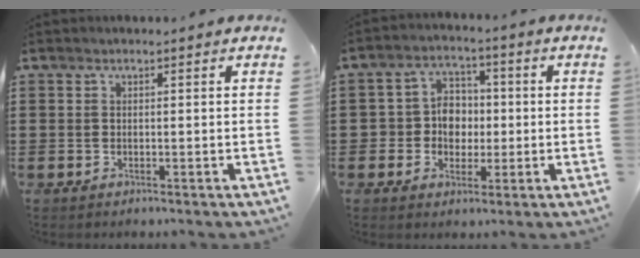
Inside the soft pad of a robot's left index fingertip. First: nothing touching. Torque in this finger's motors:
{"motor_torque": [1.38, 0.76, 0.35, 0.03]}